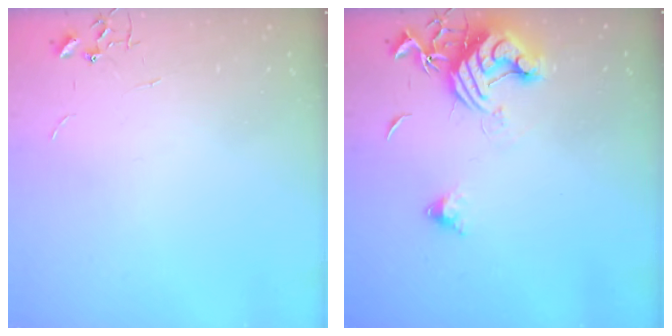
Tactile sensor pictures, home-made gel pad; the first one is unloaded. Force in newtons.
{"total": 12.4, "press": 12.2, "slide": 1.7}